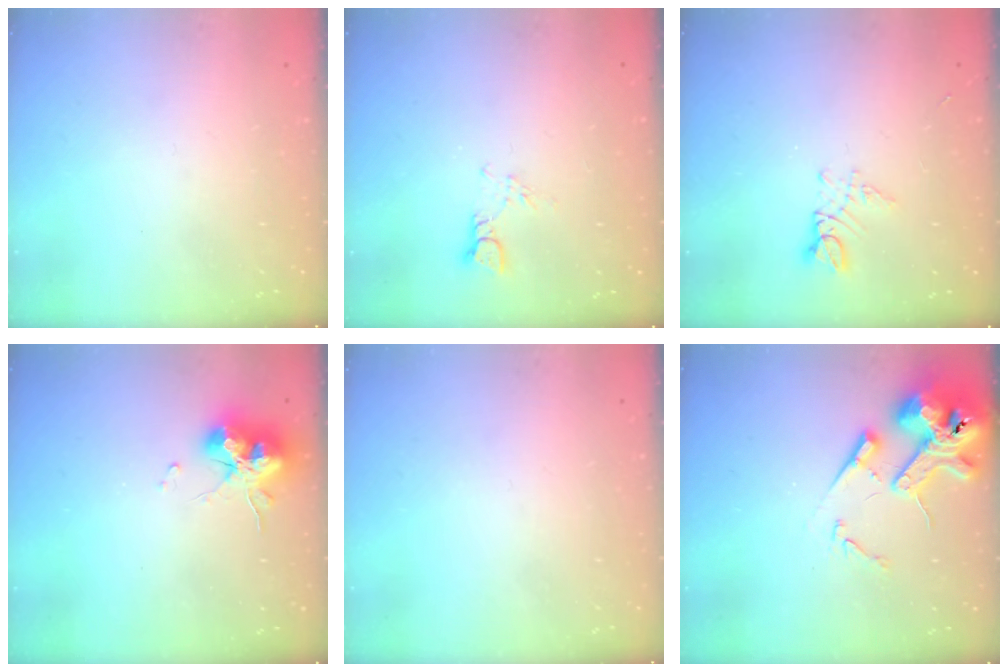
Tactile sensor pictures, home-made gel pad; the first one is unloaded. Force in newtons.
{"total": 3.4, "press": 3.4, "slide": 0.2}
{"total": 3.1, "press": 3.1, "slide": 0.4}
{"total": 14.7, "press": 14.7, "slide": 0.6}
{"total": 0.0}
{"total": 14.7, "press": 14.6, "slide": 2.1}